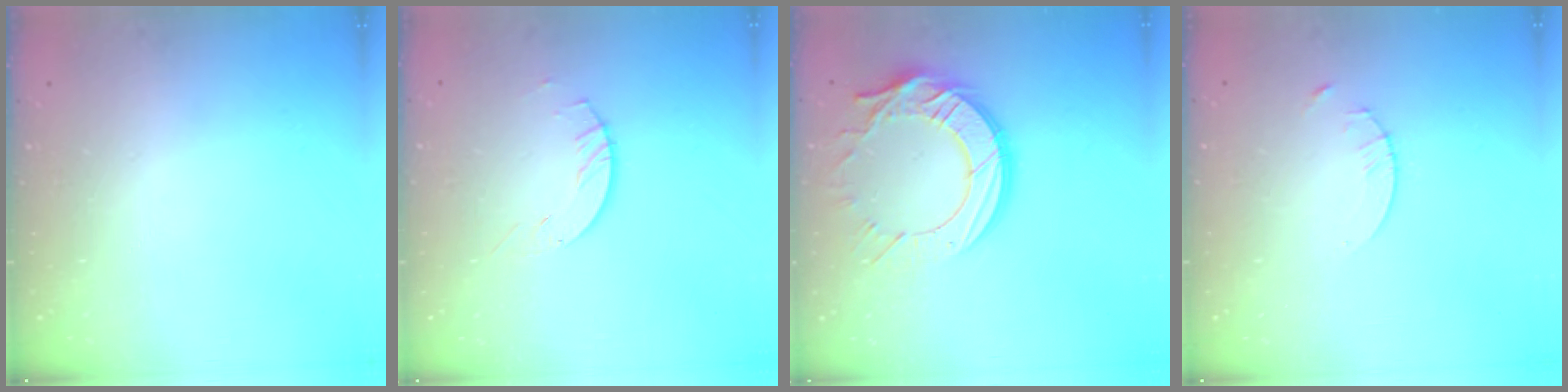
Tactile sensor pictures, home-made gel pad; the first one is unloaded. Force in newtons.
{"total": 2.1, "press": 2.1, "slide": 0.3}
{"total": 17.4, "press": 17.3, "slide": 1.7}
{"total": 1.3, "press": 1.3, "slide": 0.2}